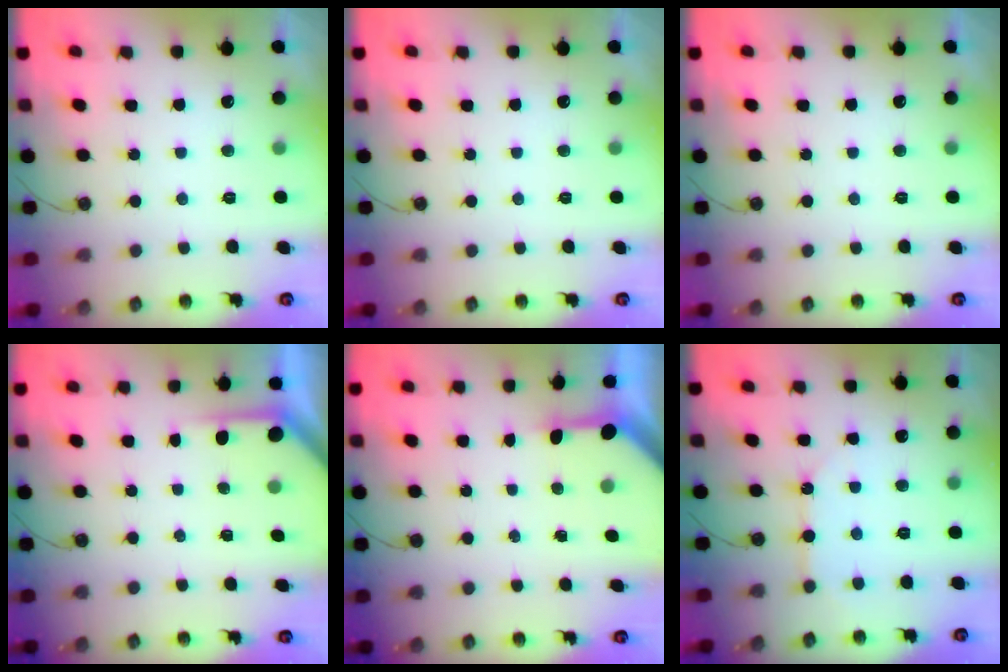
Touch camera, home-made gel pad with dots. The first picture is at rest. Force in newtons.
{"total": 0.0}
{"total": 0.0}
{"total": 2.2, "press": 2.2, "slide": 0.3}
{"total": 3.5, "press": 3.5, "slide": 0.4}
{"total": 6.8, "press": 6.8, "slide": 0.6}